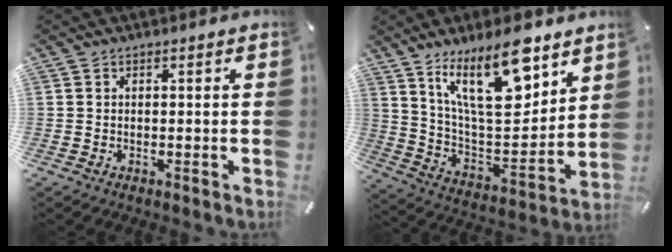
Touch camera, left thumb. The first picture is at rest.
{"total": 21.7, "force": [12.4, 8.9, 15.4], "torque": [-0.259, -0.069, 0.200]}